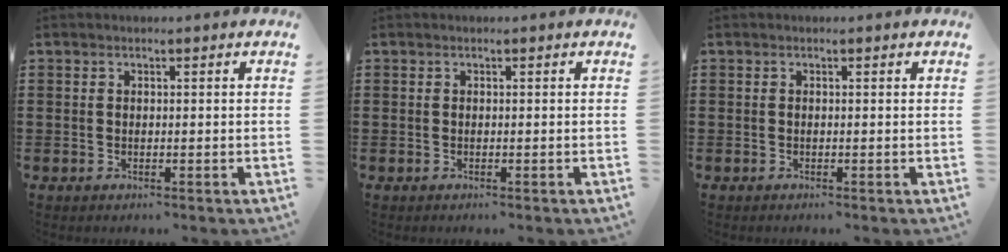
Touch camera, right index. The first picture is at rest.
{"total": 0.0}
{"total": 0.0}